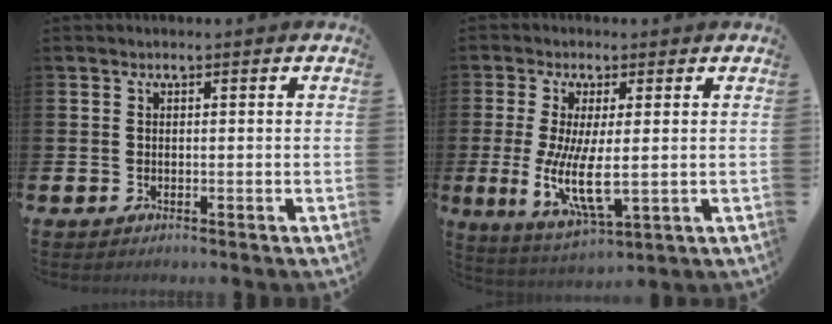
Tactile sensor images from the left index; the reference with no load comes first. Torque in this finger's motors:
{"motor_torque": [2.14, 0.00, 1.05, 0.21]}